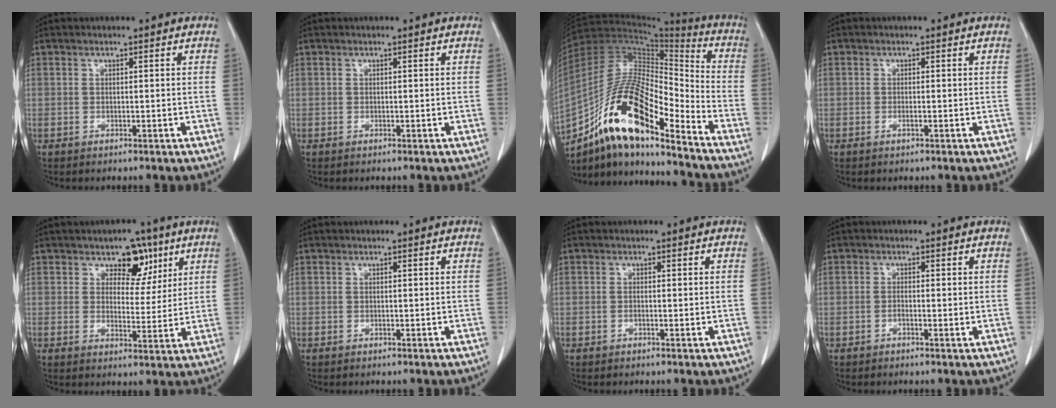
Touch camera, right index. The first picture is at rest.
{"total": 0.0}
{"total": 19.3, "force": [-12.1, 4.7, 14.2], "torque": [-0.276, 0.012, -0.214]}
{"total": 0.7, "force": [-0.3, 0.1, 0.7], "torque": [-0.015, -0.001, -0.003]}
{"total": 6.4, "force": [3.6, 4.0, 3.4], "torque": [-0.034, 0.005, 0.051]}
{"total": 0.0}
{"total": 0.6, "force": [-0.1, 0.1, 0.6], "torque": [-0.011, 0.000, -0.001]}
{"total": 1.3, "force": [-0.3, 0.3, 1.2], "torque": [-0.020, 0.001, -0.006]}